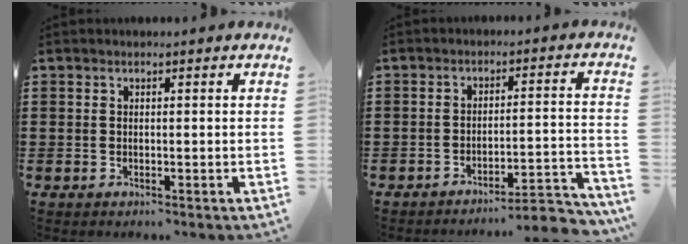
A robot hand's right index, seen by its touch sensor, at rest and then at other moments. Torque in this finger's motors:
{"motor_torque": [0.93, -0.79, 0.15, 0.02]}